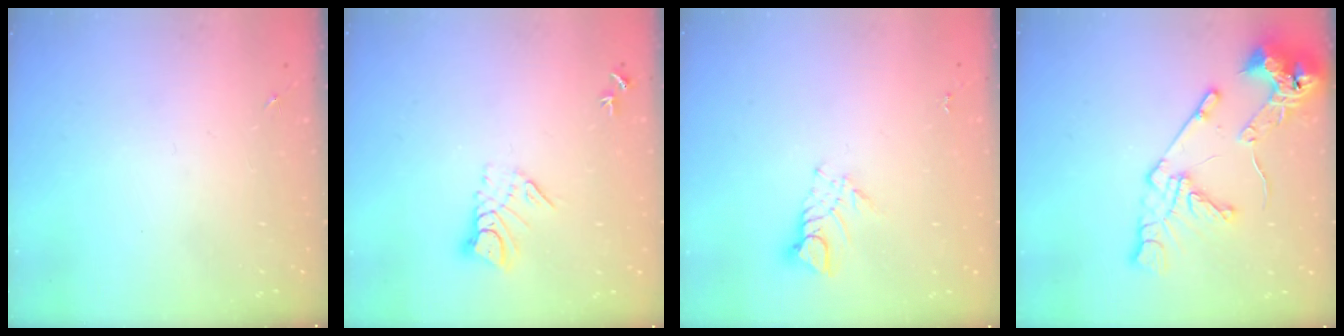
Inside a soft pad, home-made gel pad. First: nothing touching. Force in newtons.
{"total": 8.3, "press": 8.3, "slide": 0.8}
{"total": 5.8, "press": 5.8, "slide": 0.3}
{"total": 15.2, "press": 15.1, "slide": 1.8}